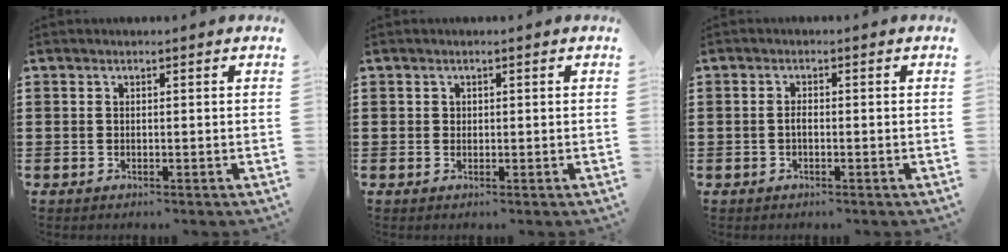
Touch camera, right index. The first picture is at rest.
{"total": 0.6, "force": [0.4, 0.4, 0.1], "torque": [-0.003, 0.003, 0.009]}
{"total": 1.2, "force": [-0.4, 0.4, 1.0], "torque": [-0.020, -0.002, -0.008]}